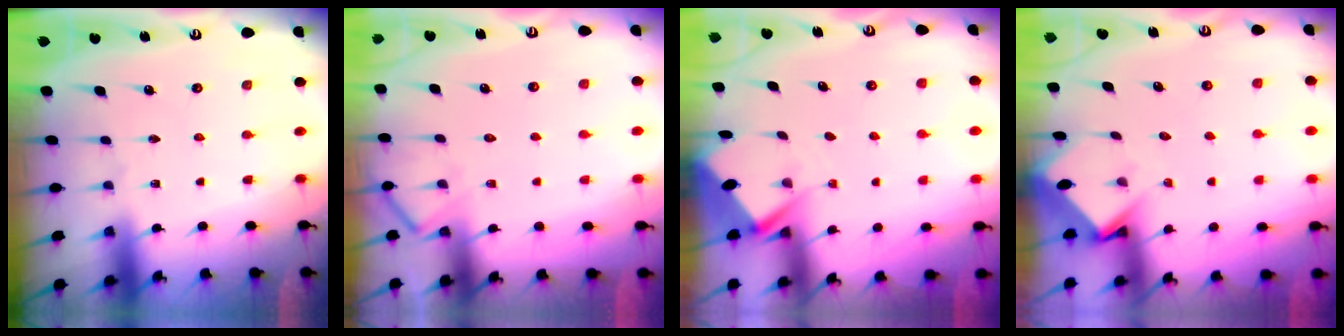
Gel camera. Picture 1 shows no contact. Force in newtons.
{"total": 7.6, "press": 7.5, "slide": 1.0}
{"total": 2.9, "press": 2.9, "slide": 0.4}
{"total": 3.4, "press": 3.4, "slide": 0.3}